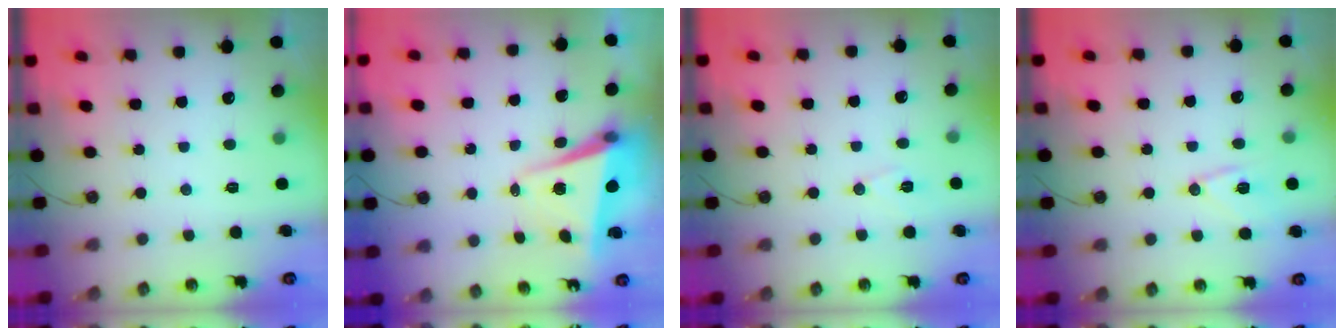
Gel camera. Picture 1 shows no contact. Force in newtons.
{"total": 5.5, "press": 5.2, "slide": 1.7}
{"total": 7.2, "press": 5.6, "slide": 4.6}
{"total": 10.1, "press": 10.1, "slide": 0.8}